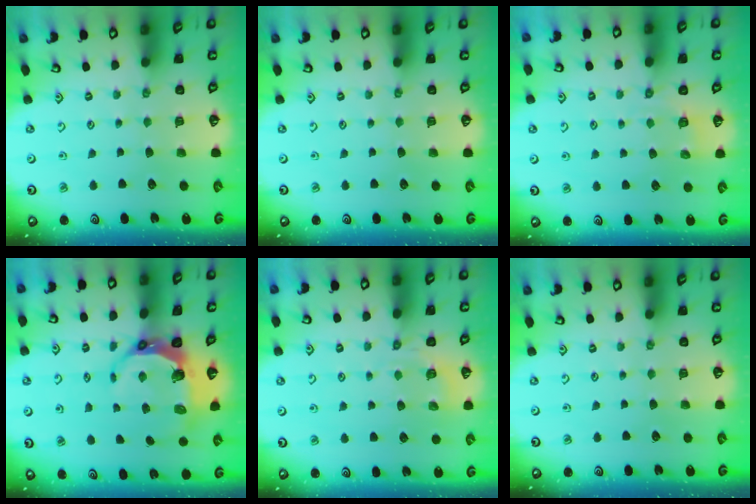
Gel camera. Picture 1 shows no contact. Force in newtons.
{"total": 0.0}
{"total": 2.1, "press": 1.0, "slide": 1.9}
{"total": 9.1, "press": 7.8, "slide": 4.7}
{"total": 3.9, "press": 3.1, "slide": 2.3}
{"total": 0.0}